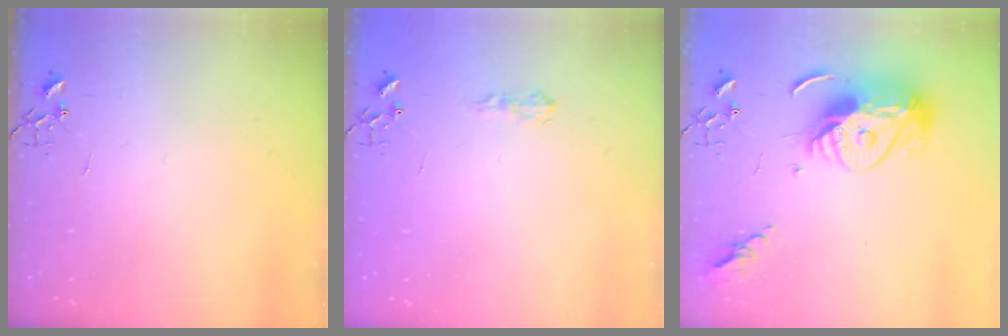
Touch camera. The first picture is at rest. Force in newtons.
{"total": 5.8, "press": 5.8, "slide": 0.7}
{"total": 15.1, "press": 15.0, "slide": 1.4}